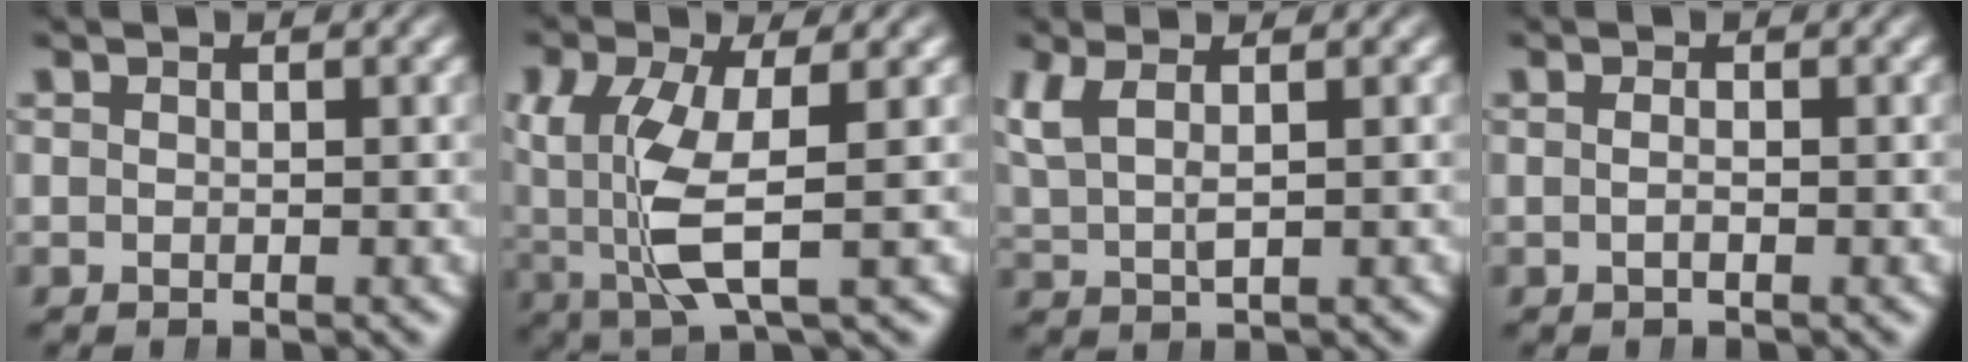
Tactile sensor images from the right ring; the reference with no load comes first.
{"total": 5.7, "force": [-0.3, 2.5, 5.1], "torque": [-0.114, -0.027, 0.011]}
{"total": 3.6, "force": [1.4, 1.8, 2.8], "torque": [-0.072, -0.005, 0.033]}
{"total": 0.9, "force": [-0.6, -0.3, 0.7], "torque": [-0.015, -0.007, -0.009]}